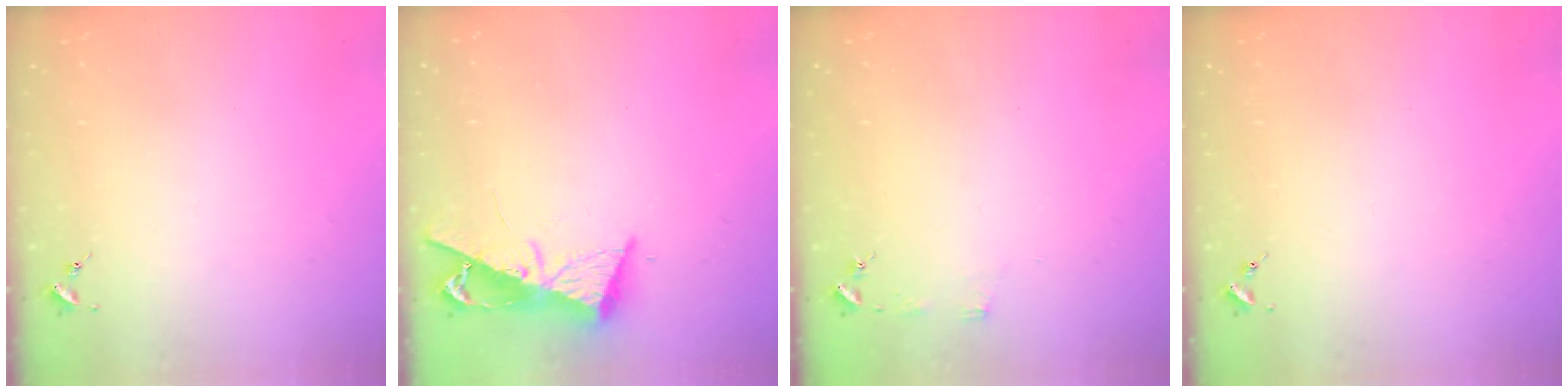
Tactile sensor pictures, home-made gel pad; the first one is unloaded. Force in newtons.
{"total": 8.7, "press": 8.6, "slide": 0.8}
{"total": 3.3, "press": 3.2, "slide": 0.5}
{"total": 0.0}